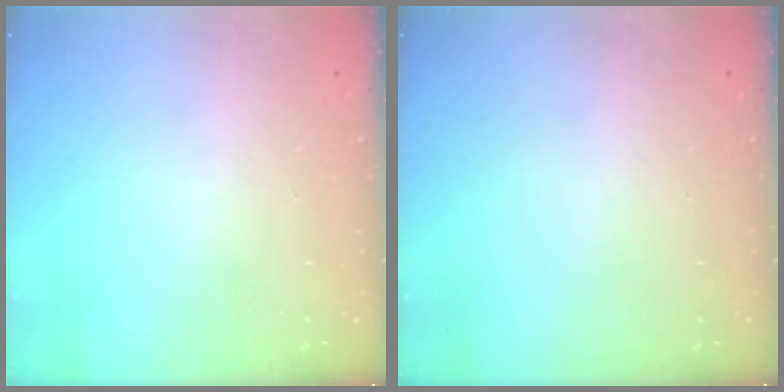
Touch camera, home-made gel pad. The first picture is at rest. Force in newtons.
{"total": 0.0}